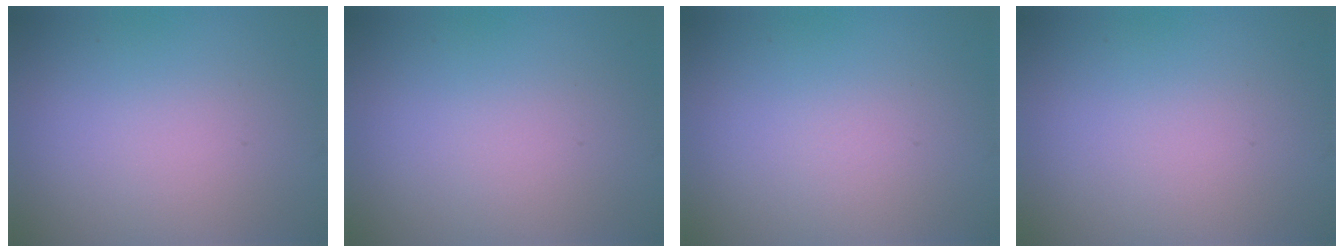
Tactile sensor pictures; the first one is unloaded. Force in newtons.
{"total": 0.0}
{"total": 0.0}
{"total": 0.0}